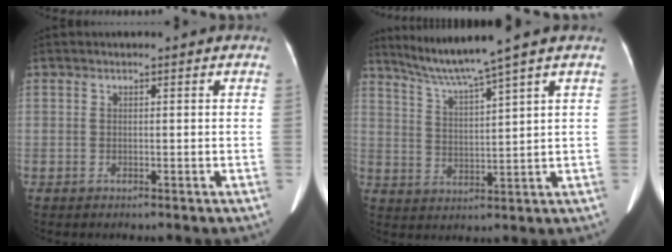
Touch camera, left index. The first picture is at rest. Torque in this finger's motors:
{"motor_torque": [0.03, -0.31, -0.02, 0.07]}